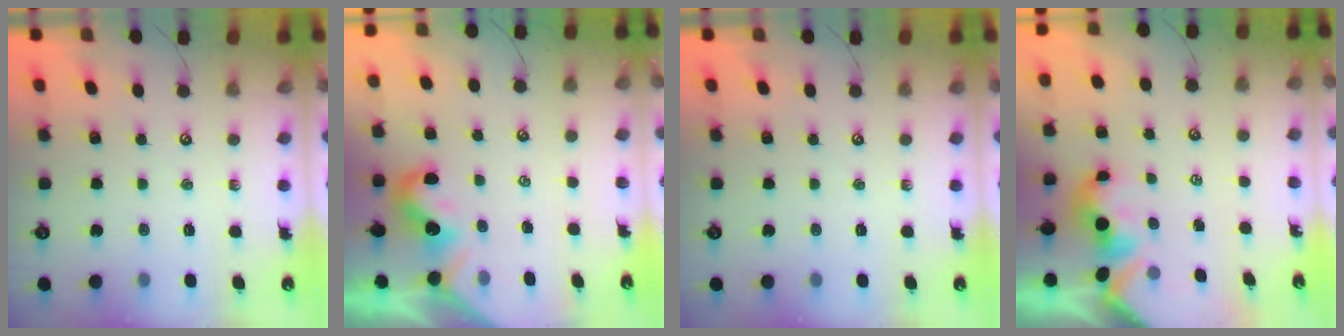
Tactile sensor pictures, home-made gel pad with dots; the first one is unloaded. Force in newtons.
{"total": 0.8, "press": 0.7, "slide": 0.5}
{"total": 0.0}
{"total": 1.5, "press": 1.3, "slide": 0.7}